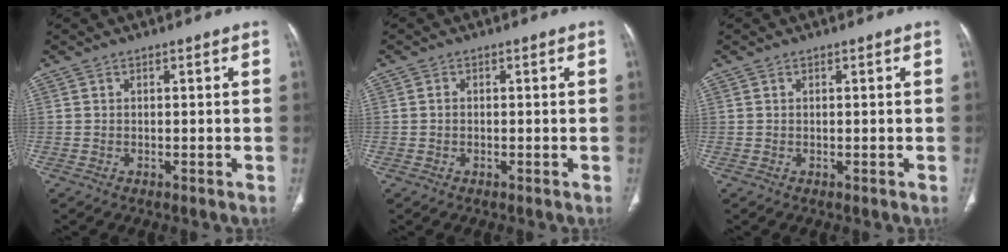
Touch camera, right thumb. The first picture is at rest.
{"total": 0.7, "force": [-0.1, 0.5, 0.4], "torque": [-0.007, 0.001, -0.002]}
{"total": 0.0}